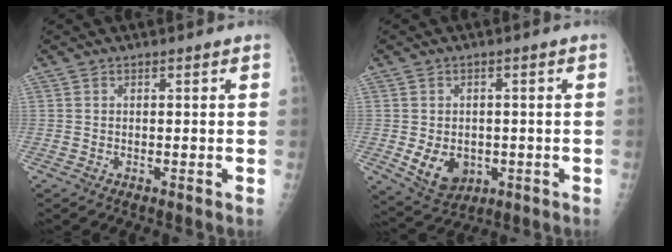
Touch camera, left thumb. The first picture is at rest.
{"total": 7.6, "force": [-1.4, 5.8, 4.6], "torque": [-0.056, -0.003, -0.005]}